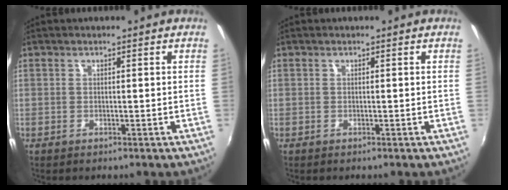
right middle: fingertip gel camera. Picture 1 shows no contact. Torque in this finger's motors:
{"motor_torque": [0.38, -0.18, 0.01, -0.03]}